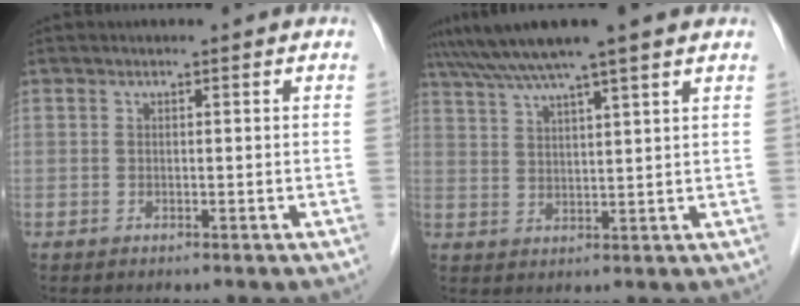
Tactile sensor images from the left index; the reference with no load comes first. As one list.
[{"total": 9.2, "force": [7.5, -0.7, 5.3], "torque": [-0.097, 0.031, 0.117]}]